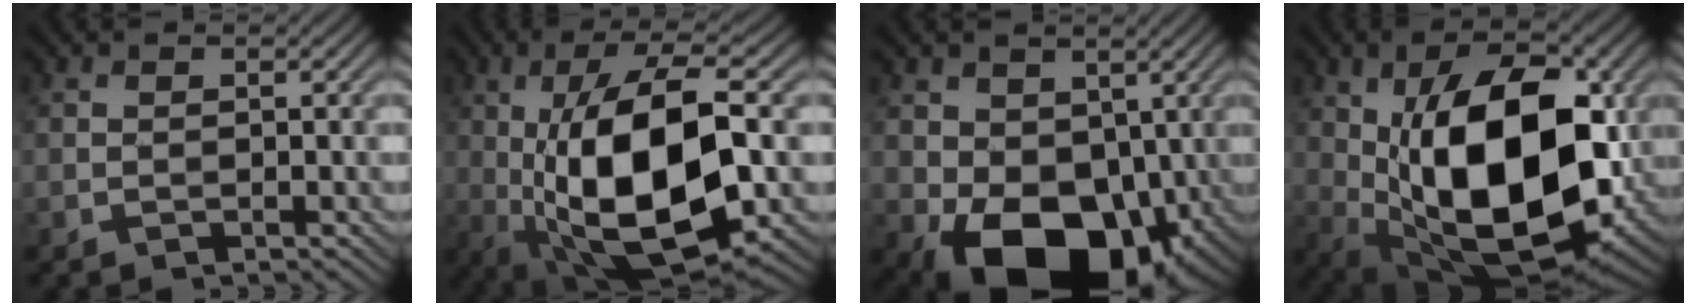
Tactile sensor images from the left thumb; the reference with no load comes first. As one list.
[{"total": 16.4, "force": [-1.2, 6.6, 15.0], "torque": [-0.274, 0.004, -0.022]}, {"total": 14.2, "force": [-2.7, 9.7, 10.0], "torque": [-0.173, -0.031, -0.041]}, {"total": 19.0, "force": [0.2, 10.3, 16.0], "torque": [-0.270, -0.015, 0.011]}]